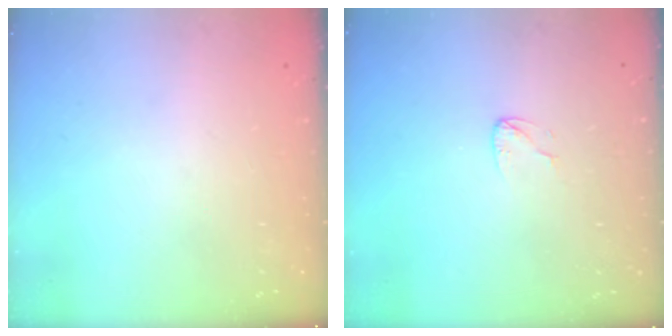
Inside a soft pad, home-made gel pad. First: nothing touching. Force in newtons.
{"total": 3.5, "press": 3.5, "slide": 0.2}